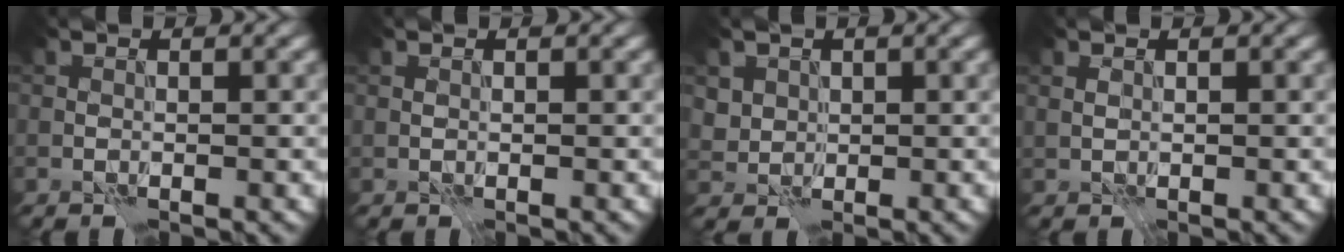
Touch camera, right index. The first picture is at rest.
{"total": 0.0}
{"total": 2.4, "force": [1.2, 1.9, 0.6], "torque": [-0.024, -0.010, 0.046]}
{"total": 0.6, "force": [0.3, 0.4, 0.4], "torque": [-0.012, 0.002, 0.007]}